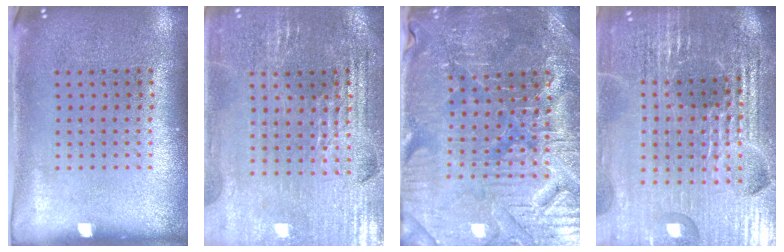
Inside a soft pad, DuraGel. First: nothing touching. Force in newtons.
{"total": 2.7, "press": 2.7, "slide": 0.5}
{"total": 3.8, "press": 3.8, "slide": 0.6}
{"total": 5.6, "press": 5.0, "slide": 2.4}